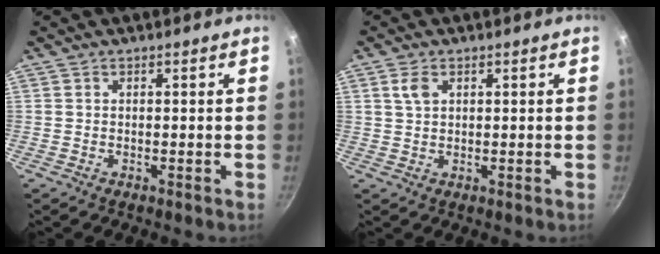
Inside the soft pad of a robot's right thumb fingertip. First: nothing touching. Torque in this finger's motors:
{"motor_torque": [-0.55, 0.51, -0.02, -0.14, 0.03]}